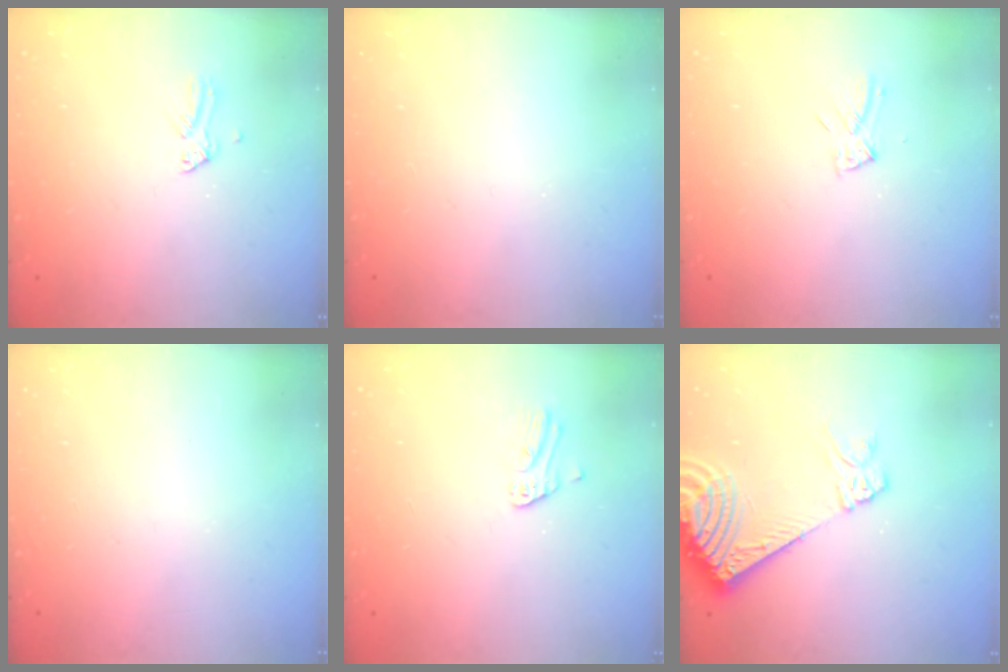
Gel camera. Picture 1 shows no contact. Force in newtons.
{"total": 0.0}
{"total": 5.4, "press": 5.4, "slide": 0.6}
{"total": 0.0}
{"total": 2.6, "press": 2.6, "slide": 0.3}
{"total": 12.6, "press": 12.4, "slide": 2.4}